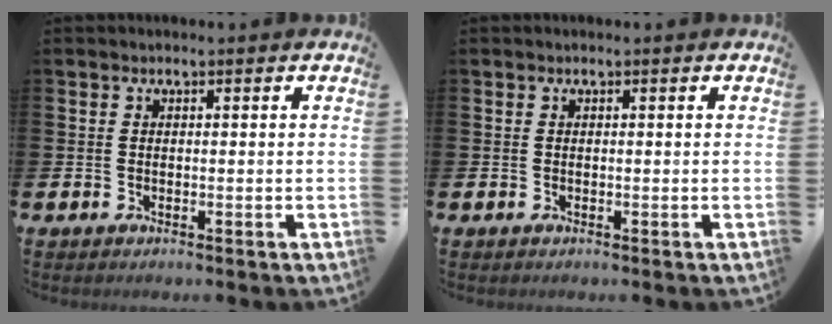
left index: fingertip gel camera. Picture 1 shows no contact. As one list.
[{"total": 0.0}]